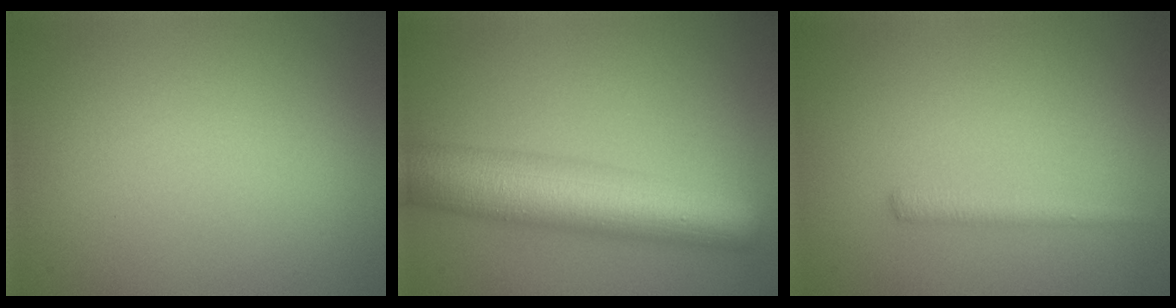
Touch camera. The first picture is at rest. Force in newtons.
{"total": 9.9, "press": 9.9, "slide": 0.2}
{"total": 1.3, "press": 1.3, "slide": 0.1}